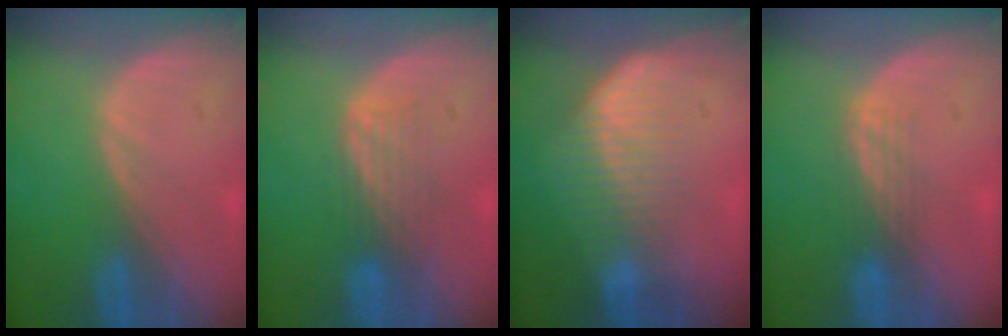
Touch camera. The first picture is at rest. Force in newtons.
{"total": 4.2, "press": 3.5, "slide": 2.4}
{"total": 7.5, "press": 6.3, "slide": 4.0}
{"total": 3.2, "press": 2.6, "slide": 1.8}